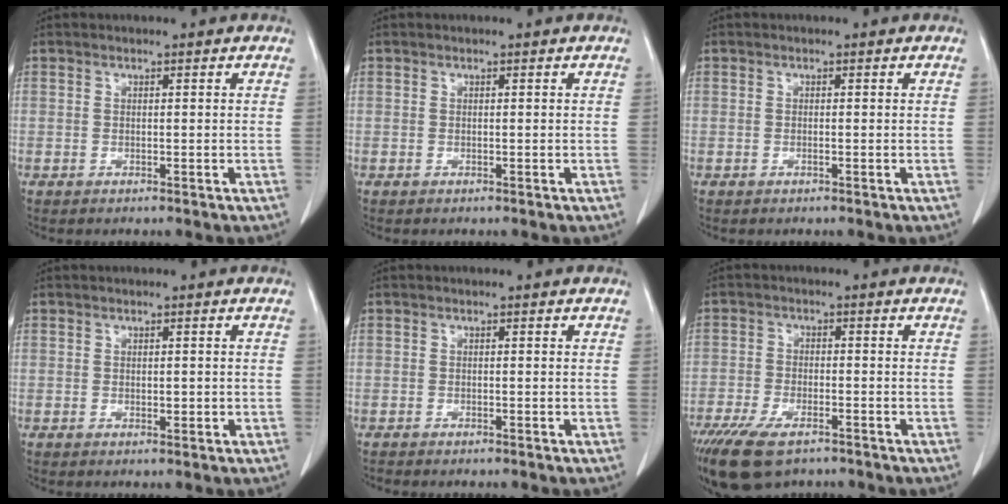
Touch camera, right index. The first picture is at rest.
{"total": 0.0}
{"total": 0.6, "force": [-0.2, 0.3, 0.6], "torque": [-0.017, 0.001, -0.002]}
{"total": 1.7, "force": [-0.2, 1.0, 1.4], "torque": [-0.027, 0.000, 0.002]}
{"total": 0.6, "force": [-0.3, 0.3, 0.3], "torque": [-0.013, -0.001, -0.006]}
{"total": 10.9, "force": [-7.4, 4.4, 6.7], "torque": [-0.130, -0.017, -0.124]}